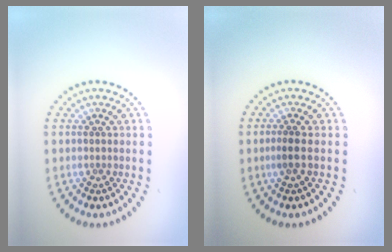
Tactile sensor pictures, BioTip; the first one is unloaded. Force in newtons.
{"total": 1.3, "press": 1.0, "slide": 0.8}